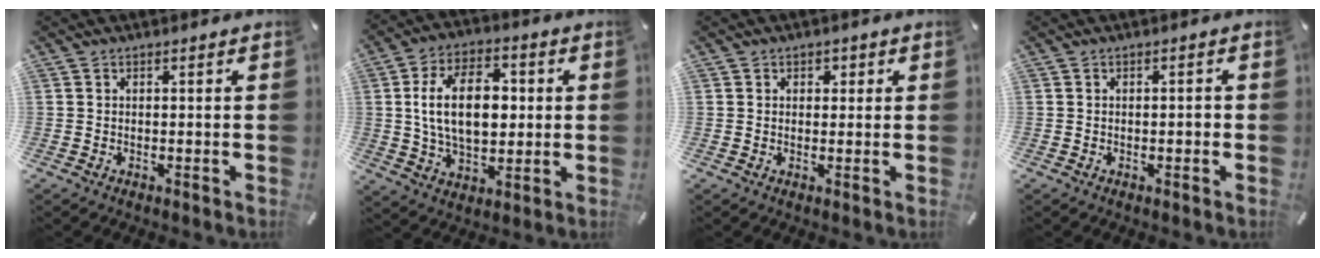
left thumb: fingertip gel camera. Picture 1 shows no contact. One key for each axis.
{"total": 16.3, "fx": 1.5, "fy": 10.4, "fz": 12.5, "tx": -0.232, "ty": 0.007, "tz": 0.022}
{"total": 1.5, "fx": 0.4, "fy": 1.4, "fz": 0.5, "tx": 0.004, "ty": 0.000, "tz": -0.001}
{"total": 1.3, "fx": -0.2, "fy": 0.5, "fz": 1.1, "tx": -0.020, "ty": 0.002, "tz": -0.006}